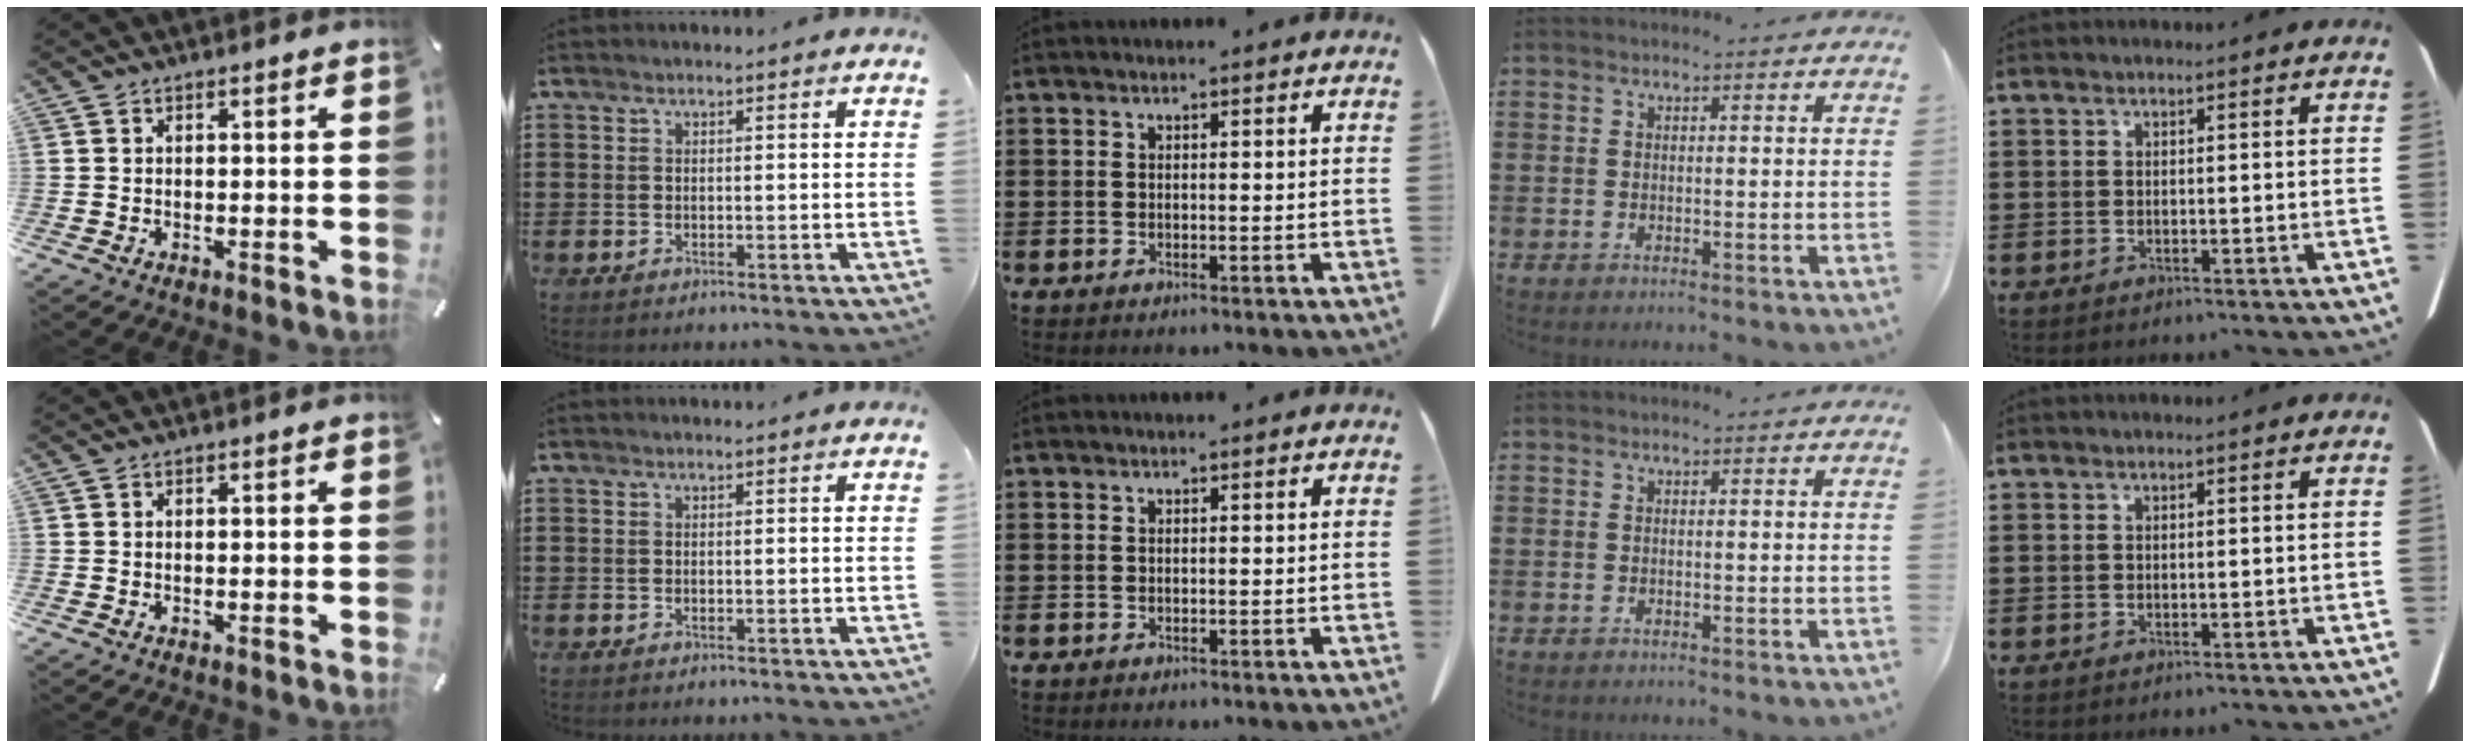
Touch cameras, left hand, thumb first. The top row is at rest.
{}